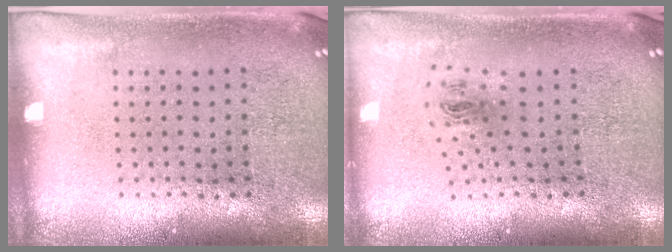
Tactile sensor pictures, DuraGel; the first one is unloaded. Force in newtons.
{"total": 1.0, "press": 0.4, "slide": 0.9}